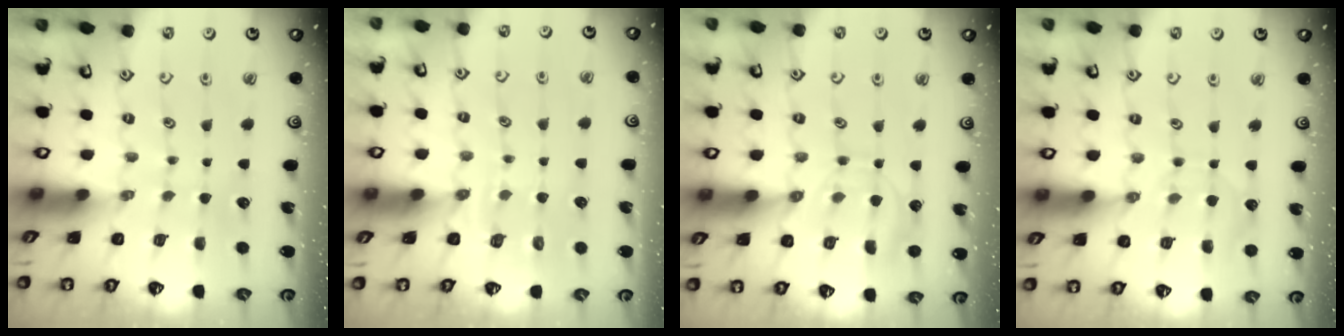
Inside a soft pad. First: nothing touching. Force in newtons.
{"total": 4.8, "press": 4.5, "slide": 1.7}
{"total": 10.2, "press": 10.1, "slide": 0.8}
{"total": 6.1, "press": 6.1, "slide": 0.6}